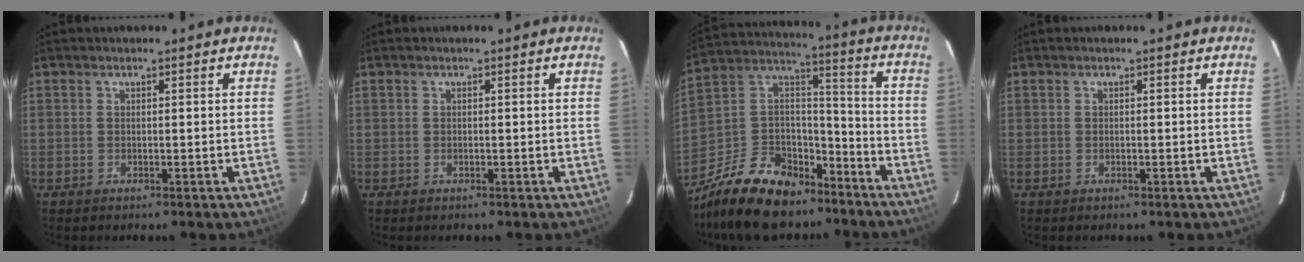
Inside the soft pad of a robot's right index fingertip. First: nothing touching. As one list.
[{"total": 0.0}, {"total": 21.0, "force": [-14.3, 12.0, 9.5], "torque": [-0.226, 0.051, -0.223]}, {"total": 0.0}]